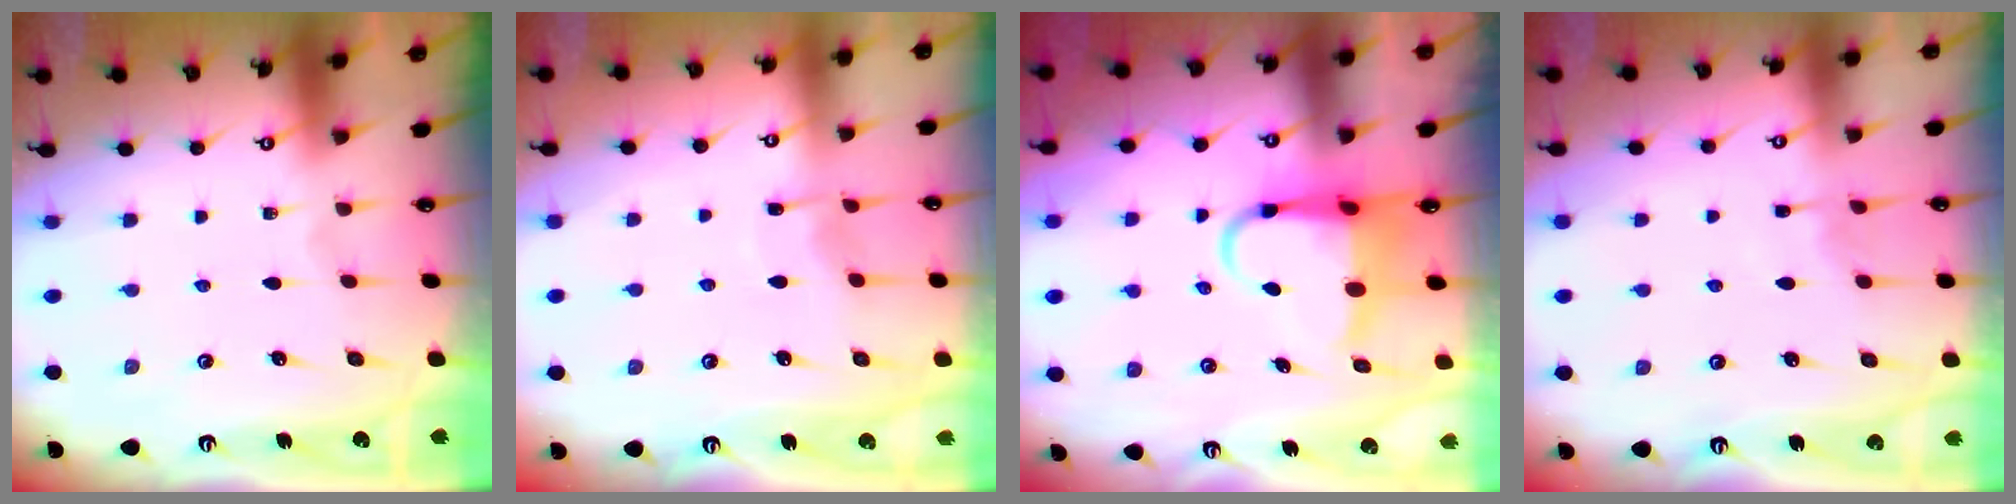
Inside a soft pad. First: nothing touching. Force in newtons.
{"total": 5.5, "press": 5.5, "slide": 0.7}
{"total": 6.6, "press": 6.4, "slide": 1.6}
{"total": 3.4, "press": 3.3, "slide": 0.6}